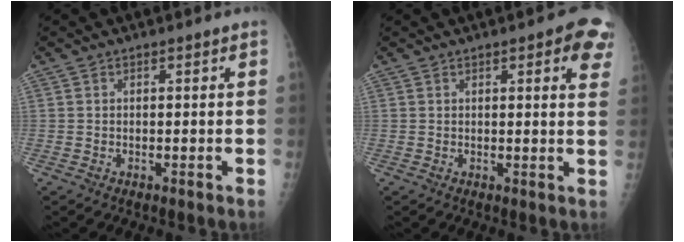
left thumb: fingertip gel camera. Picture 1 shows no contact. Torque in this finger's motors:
{"motor_torque": [0.06, 0.21, -0.07, -0.13, 0.03]}